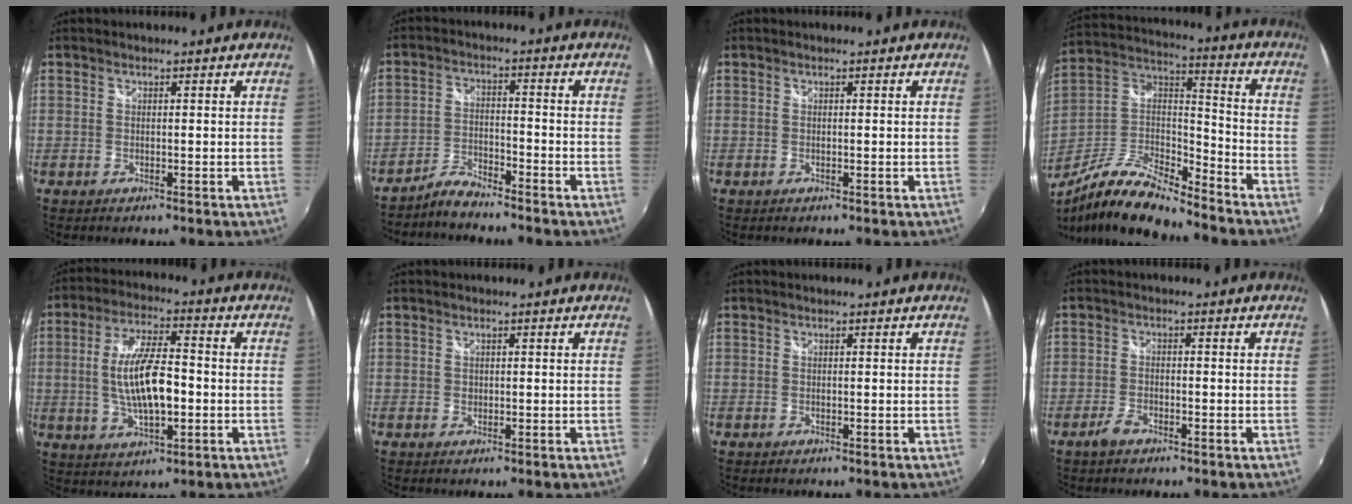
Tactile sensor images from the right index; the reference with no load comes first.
{"total": 4.5, "force": [-4.3, 0.7, 1.3], "torque": [-0.037, 0.007, -0.085]}
{"total": 0.0}
{"total": 17.7, "force": [-13.5, 4.2, 10.8], "torque": [-0.223, -0.012, -0.257]}
{"total": 12.1, "force": [-1.3, 4.1, 11.3], "torque": [-0.221, 0.000, -0.016]}
{"total": 0.7, "force": [0.0, 0.6, 0.2], "torque": [0.000, -0.001, 0.000]}
{"total": 0.0}
{"total": 3.0, "force": [-2.2, 1.2, 1.7], "torque": [-0.046, -0.002, -0.045]}